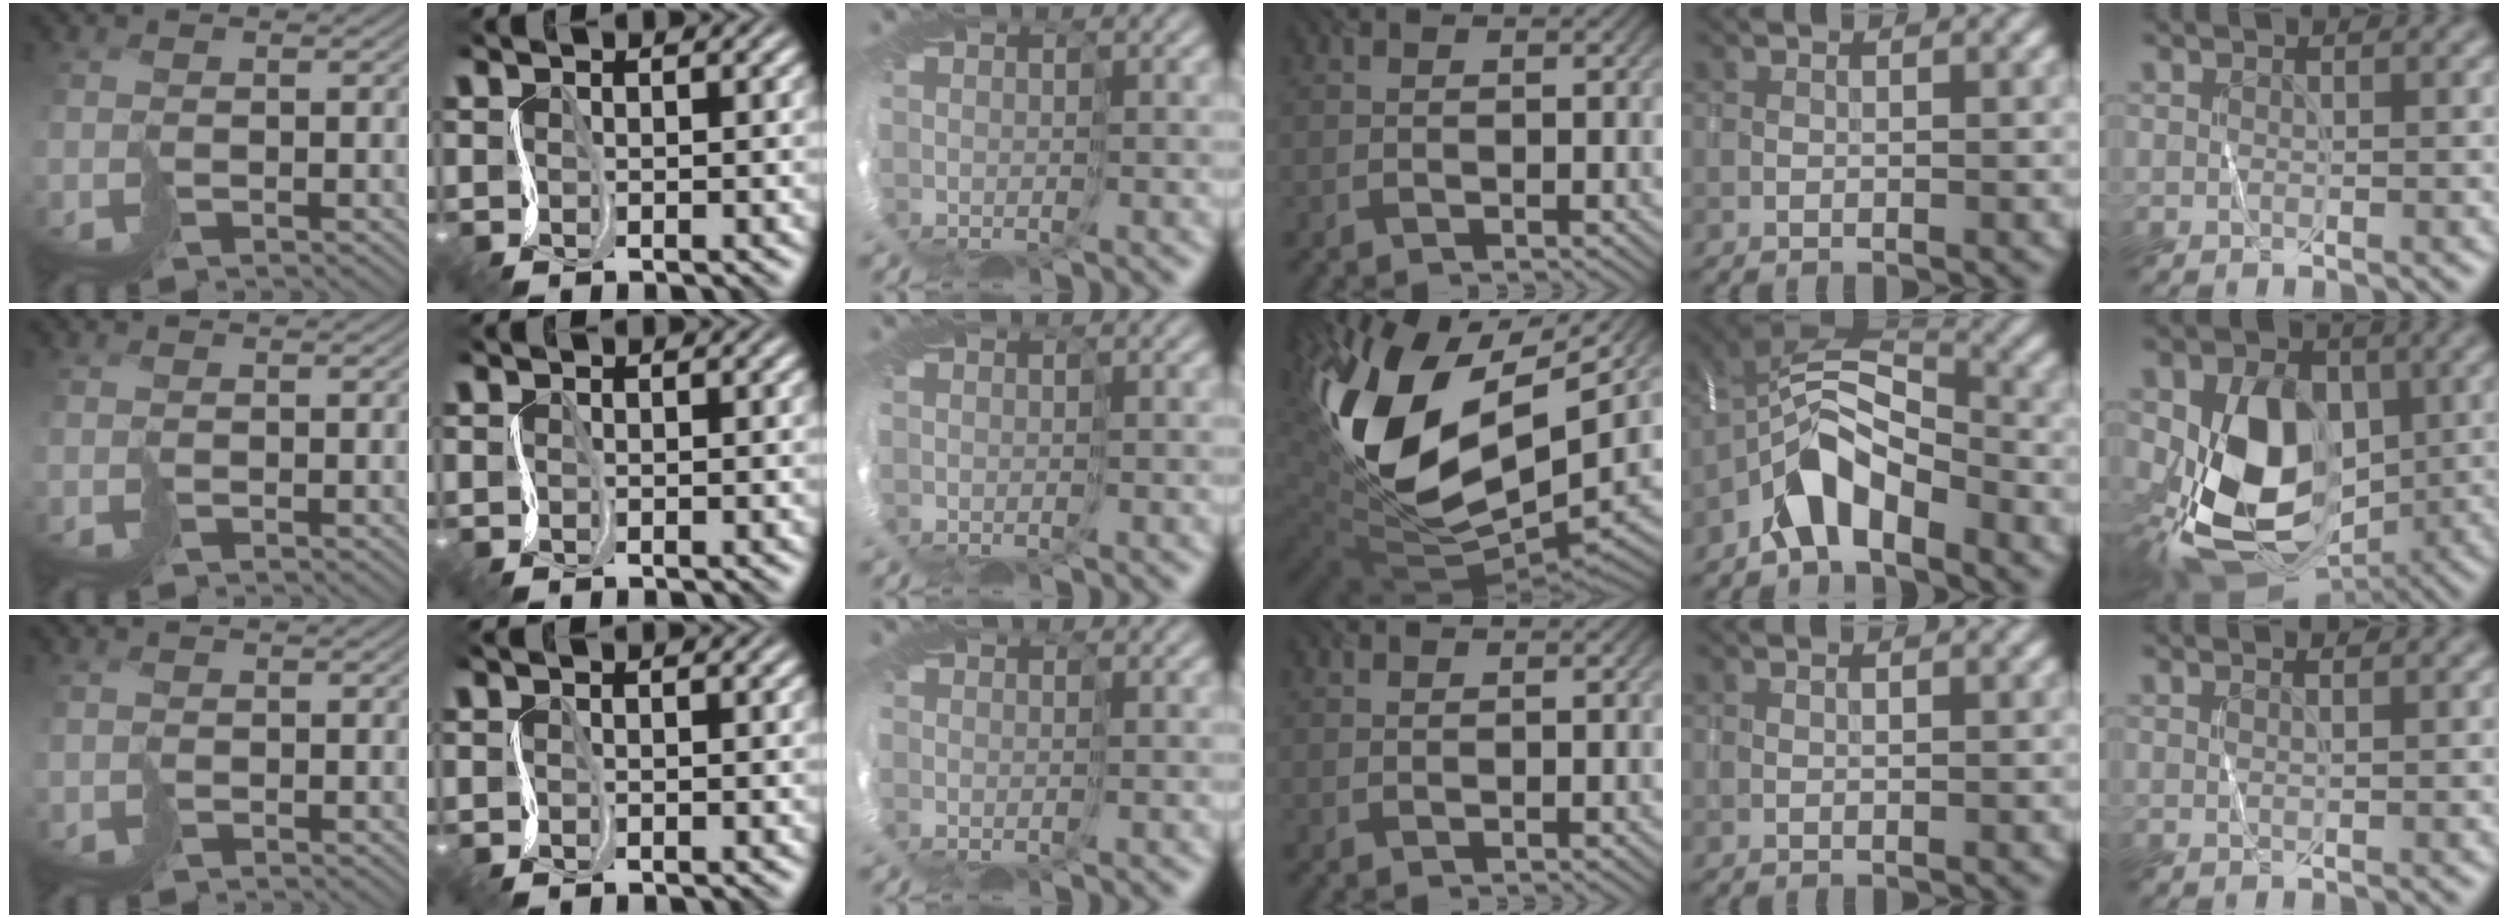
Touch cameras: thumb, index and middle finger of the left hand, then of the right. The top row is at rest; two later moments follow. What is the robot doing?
{"motion": "cut", "object": "wrapping paper"}